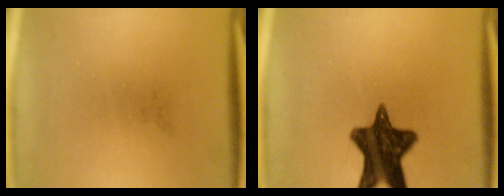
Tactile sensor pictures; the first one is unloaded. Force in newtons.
{"total": 13.2}